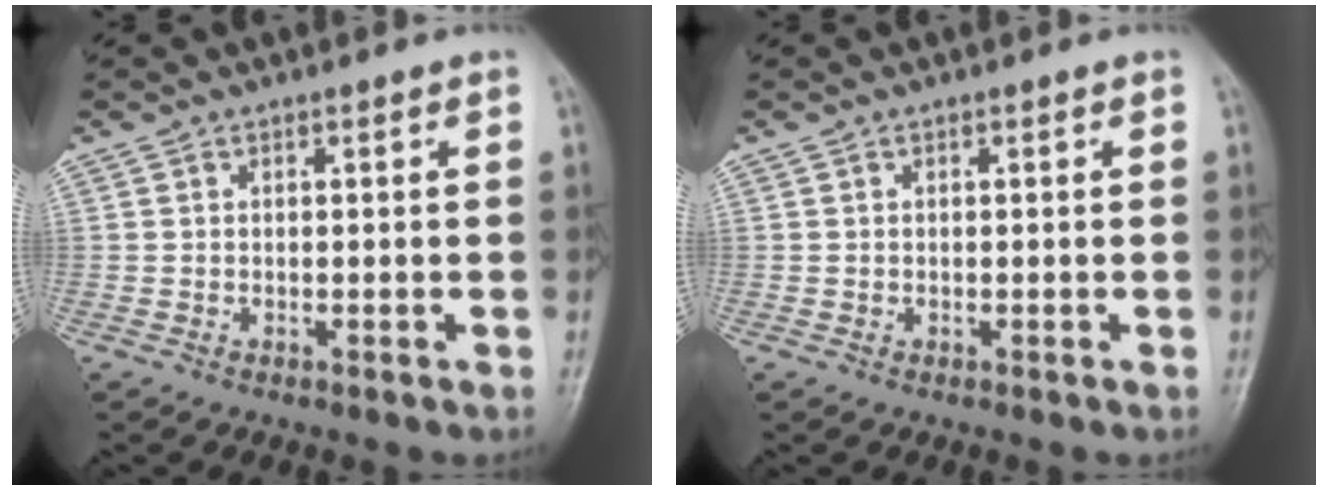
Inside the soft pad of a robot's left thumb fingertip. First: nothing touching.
{"total": 0.0}